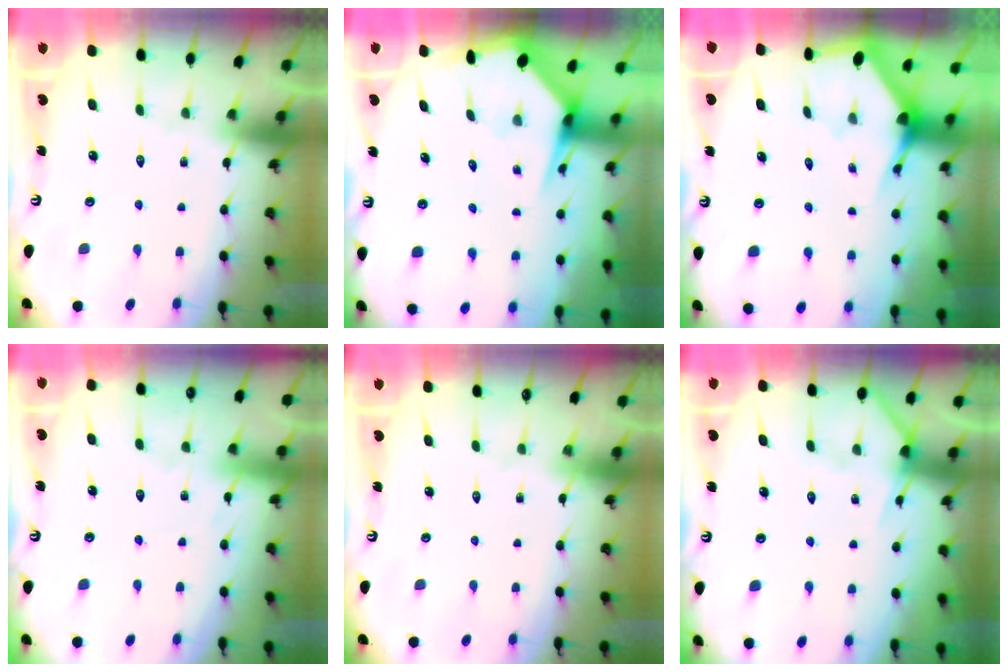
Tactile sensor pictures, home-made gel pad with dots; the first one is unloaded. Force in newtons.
{"total": 3.4, "press": 3.4, "slide": 0.5}
{"total": 3.0, "press": 3.0, "slide": 0.2}
{"total": 2.5, "press": 2.5, "slide": 0.3}
{"total": 0.0}
{"total": 5.9, "press": 5.9, "slide": 0.4}